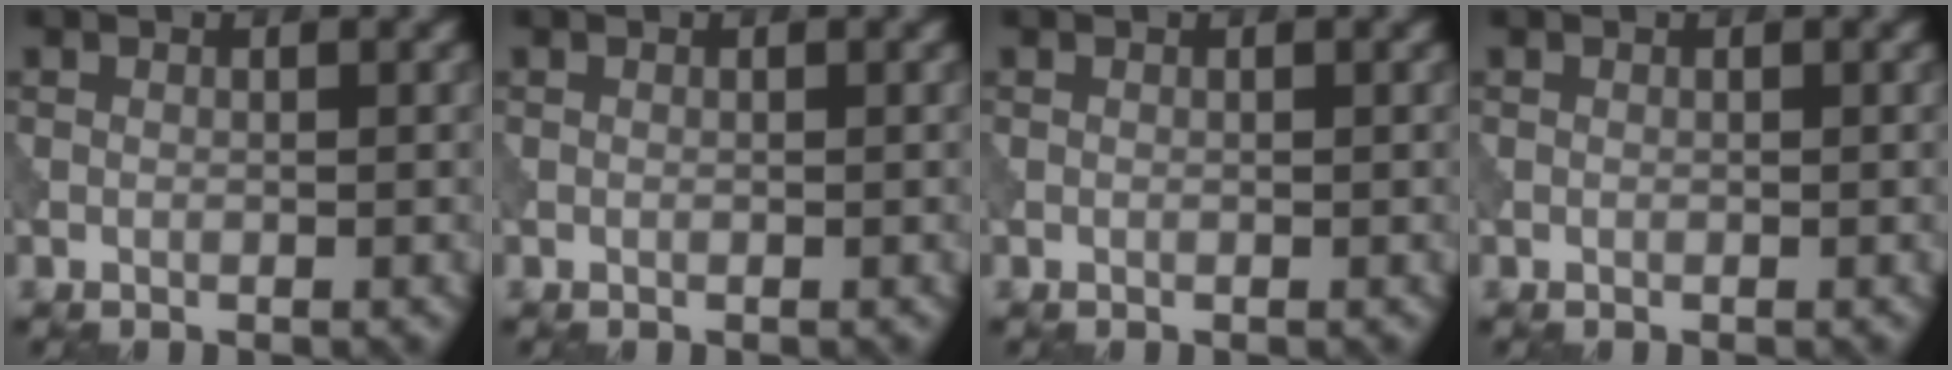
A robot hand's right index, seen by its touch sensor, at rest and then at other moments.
{"total": 0.0}
{"total": 0.0}
{"total": 0.0}